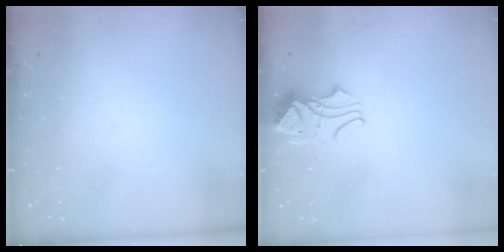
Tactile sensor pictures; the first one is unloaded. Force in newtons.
{"total": 5.6, "press": 5.5, "slide": 0.4}